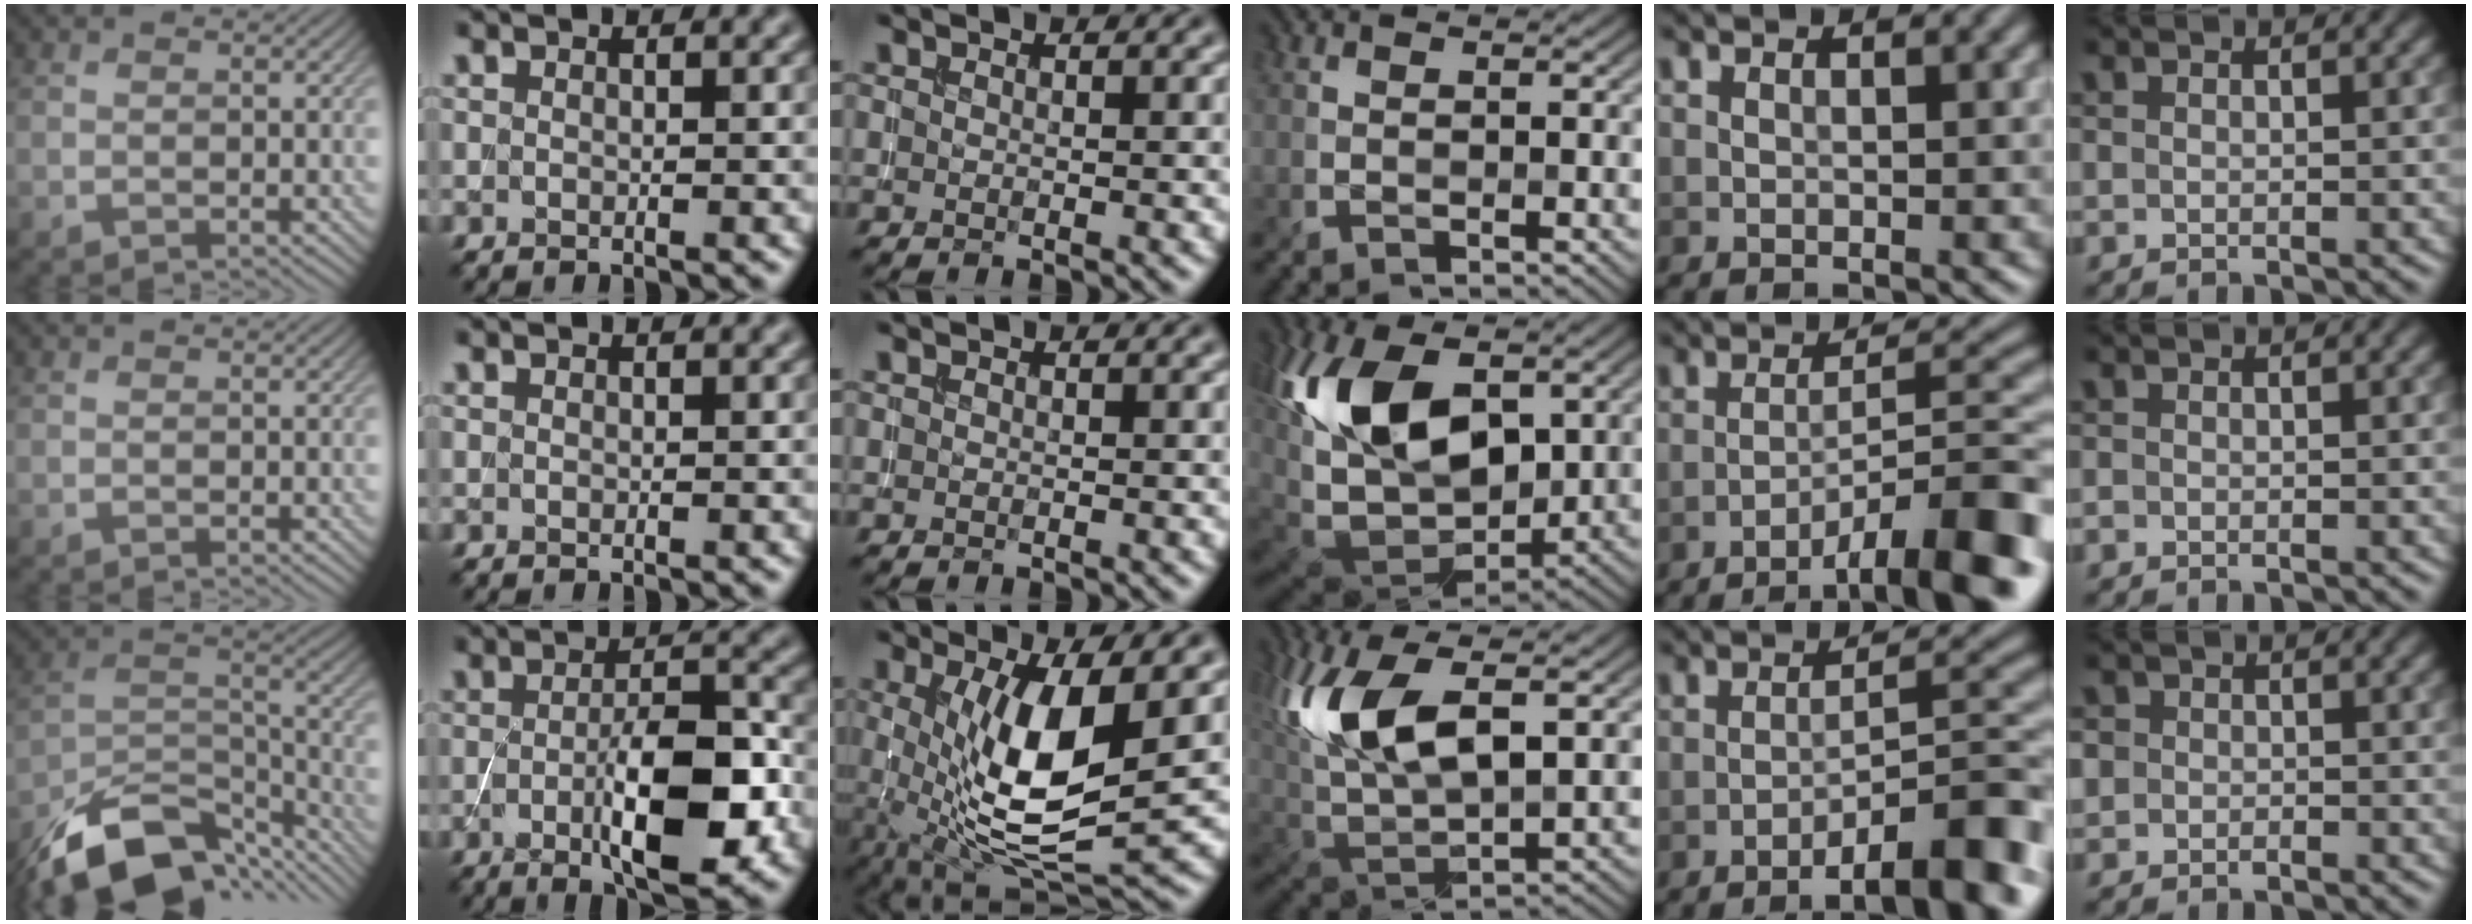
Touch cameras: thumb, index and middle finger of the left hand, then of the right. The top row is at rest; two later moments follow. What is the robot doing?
{"motion": "extract", "object": "backpack"}